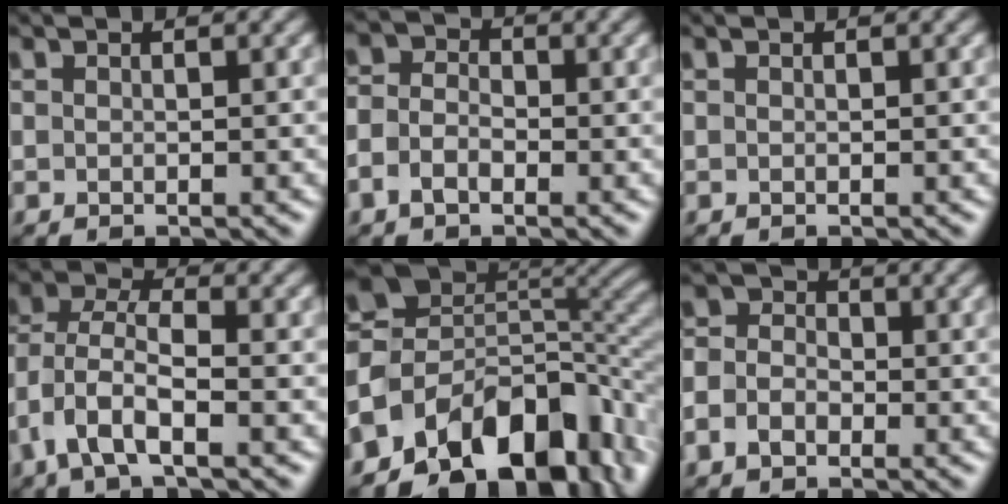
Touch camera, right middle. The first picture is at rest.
{"total": 3.1, "force": [-1.1, 2.3, 1.8], "torque": [-0.023, 0.005, -0.029]}
{"total": 0.0}
{"total": 6.0, "force": [-2.6, 2.8, 4.6], "torque": [-0.109, 0.008, -0.061]}
{"total": 13.4, "force": [-6.4, 8.9, 7.6], "torque": [-0.130, 0.004, -0.112]}
{"total": 3.6, "force": [-0.9, 3.0, 1.8], "torque": [-0.019, 0.012, -0.033]}